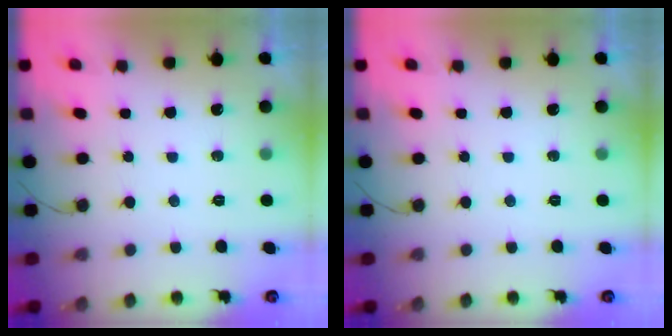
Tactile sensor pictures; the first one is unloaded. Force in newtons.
{"total": 0.0}